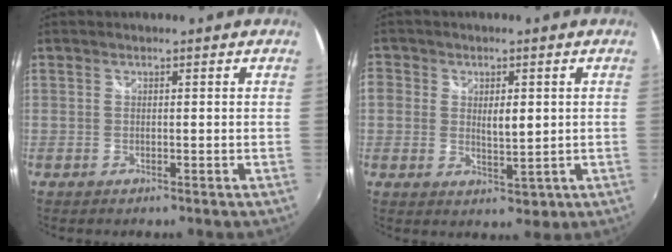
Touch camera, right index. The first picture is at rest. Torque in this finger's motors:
{"motor_torque": [1.14, 0.96, 0.38, 0.03]}